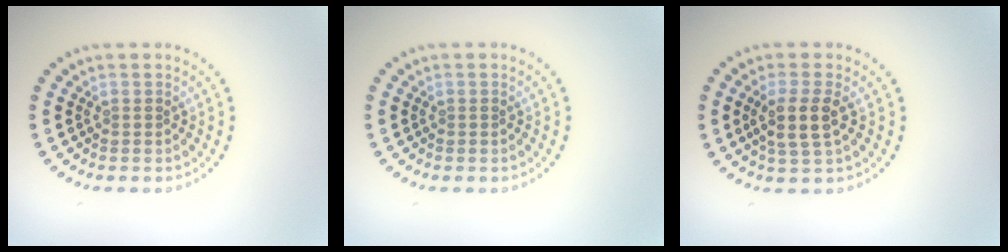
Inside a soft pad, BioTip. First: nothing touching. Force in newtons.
{"total": 0.0}
{"total": 2.9, "press": 2.6, "slide": 1.4}